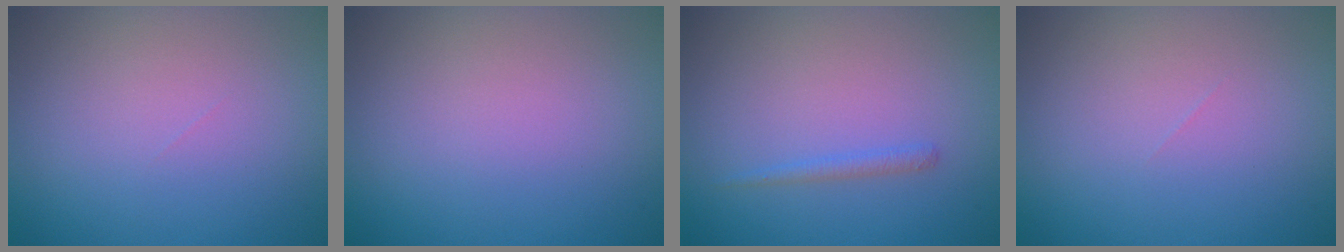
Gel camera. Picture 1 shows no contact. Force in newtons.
{"total": 0.0}
{"total": 0.9, "press": 0.9, "slide": 0.1}
{"total": 0.0}